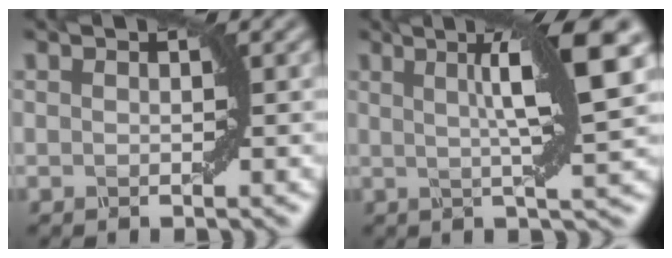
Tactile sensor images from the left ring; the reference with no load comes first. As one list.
[{"total": 8.3, "force": [2.2, 1.2, 7.9], "torque": [-0.103, 0.015, 0.031]}]